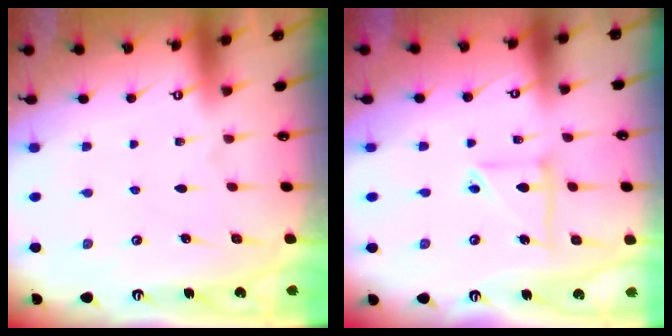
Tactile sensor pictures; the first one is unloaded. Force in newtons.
{"total": 7.2, "press": 7.2, "slide": 0.6}